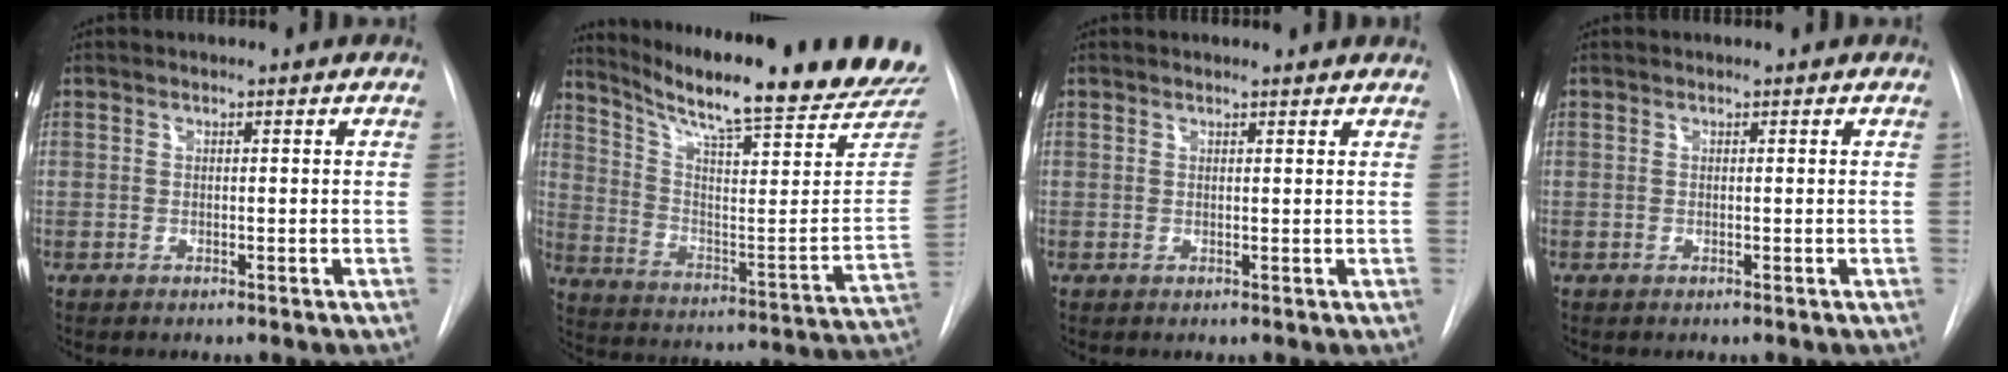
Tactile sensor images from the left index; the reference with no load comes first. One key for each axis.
{"total": 26.7, "fx": 23.0, "fy": 1.8, "fz": 13.4, "tx": -0.216, "ty": -0.084, "tz": 0.310}
{"total": 3.1, "fx": 3.1, "fy": 0.2, "fz": 0.5, "tx": -0.013, "ty": 0.004, "tz": 0.027}
{"total": 0.0}